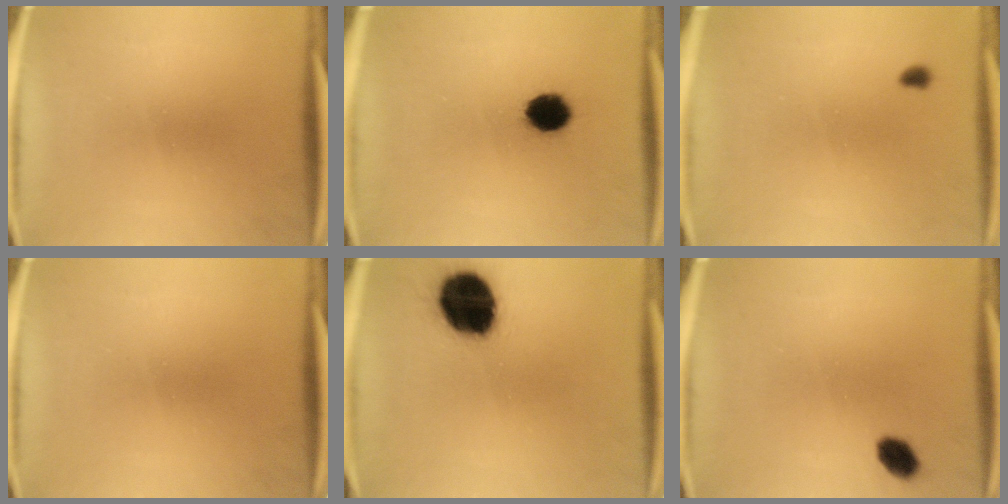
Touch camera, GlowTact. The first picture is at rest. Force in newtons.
{"total": 7.5}
{"total": 0.9}
{"total": 0.0}
{"total": 19.5}
{"total": 3.8}